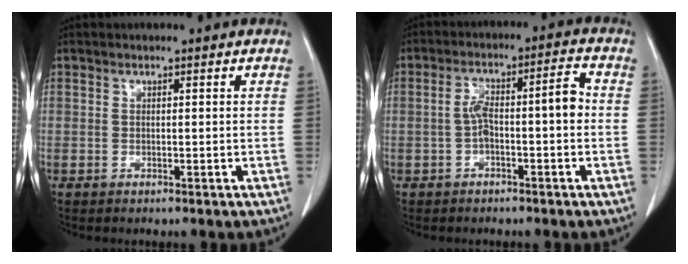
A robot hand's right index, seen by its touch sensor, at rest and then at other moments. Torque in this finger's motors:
{"motor_torque": [0.22, 0.05, 0.19, 0.04]}